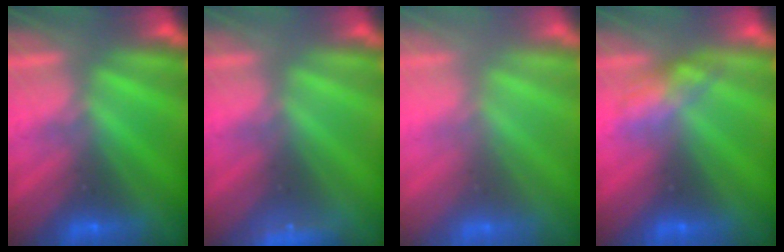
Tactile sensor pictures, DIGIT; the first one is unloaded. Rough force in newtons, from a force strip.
{"total": 2.4}
{"total": 3.0}
{"total": 2.7}